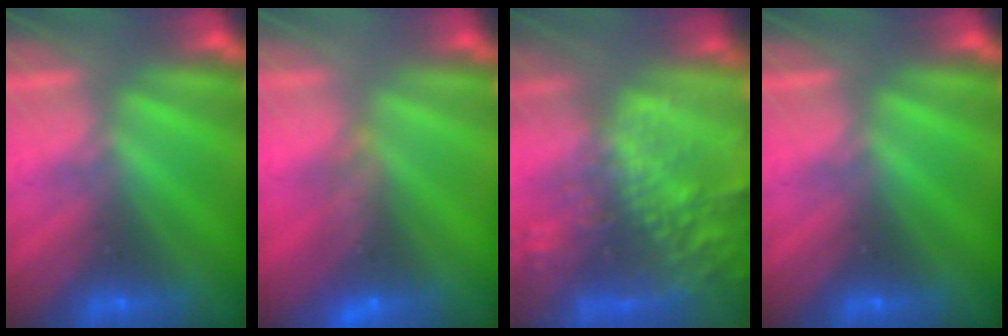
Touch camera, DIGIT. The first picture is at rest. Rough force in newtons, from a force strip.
{"total": 8.6}
{"total": 9.6}
{"total": 0.0}